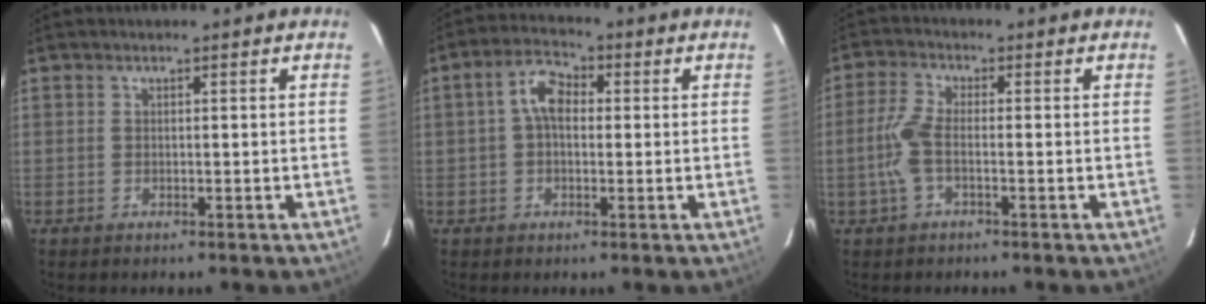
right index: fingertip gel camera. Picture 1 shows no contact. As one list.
[{"total": 5.2, "force": [0.5, 3.3, 4.0], "torque": [-0.076, 0.020, 0.008]}, {"total": 4.9, "force": [-1.4, 1.3, 4.5], "torque": [-0.106, 0.003, -0.029]}]